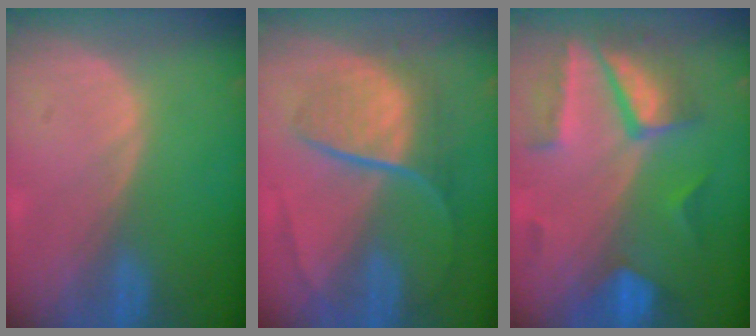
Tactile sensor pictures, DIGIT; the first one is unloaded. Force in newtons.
{"total": 9.2, "press": 7.6, "slide": 5.2}
{"total": 9.3, "press": 8.2, "slide": 4.3}